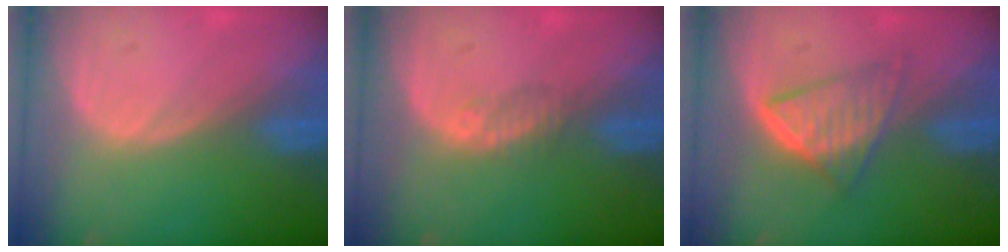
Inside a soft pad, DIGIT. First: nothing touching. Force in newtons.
{"total": 1.5, "press": 1.3, "slide": 0.9}
{"total": 6.5, "press": 5.5, "slide": 3.5}